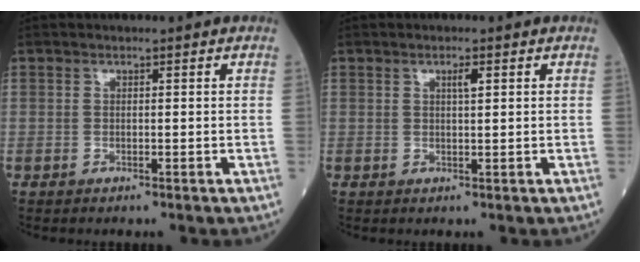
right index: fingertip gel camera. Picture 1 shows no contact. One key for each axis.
{"total": 1.5, "fx": 0.7, "fy": 0.2, "fz": 1.3, "tx": -0.023, "ty": -0.001, "tz": 0.010}